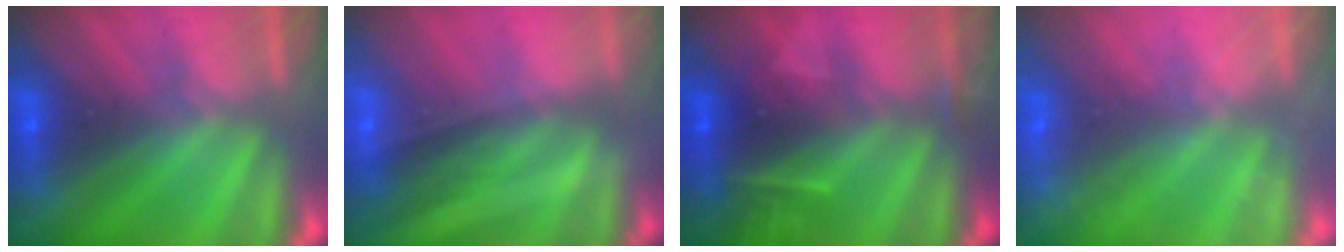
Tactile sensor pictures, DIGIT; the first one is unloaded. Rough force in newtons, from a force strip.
{"total": 2.1}
{"total": 2.4}
{"total": 2.5}